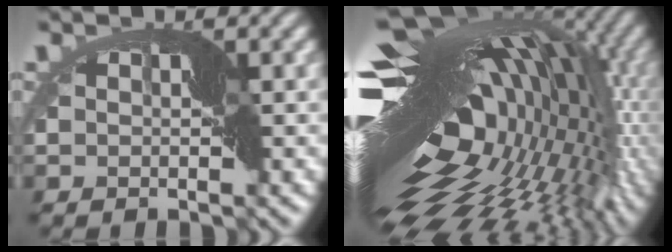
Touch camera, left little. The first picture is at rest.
{"total": 19.3, "force": [-0.9, 11.1, 15.7], "torque": [-0.241, -0.020, -0.022]}